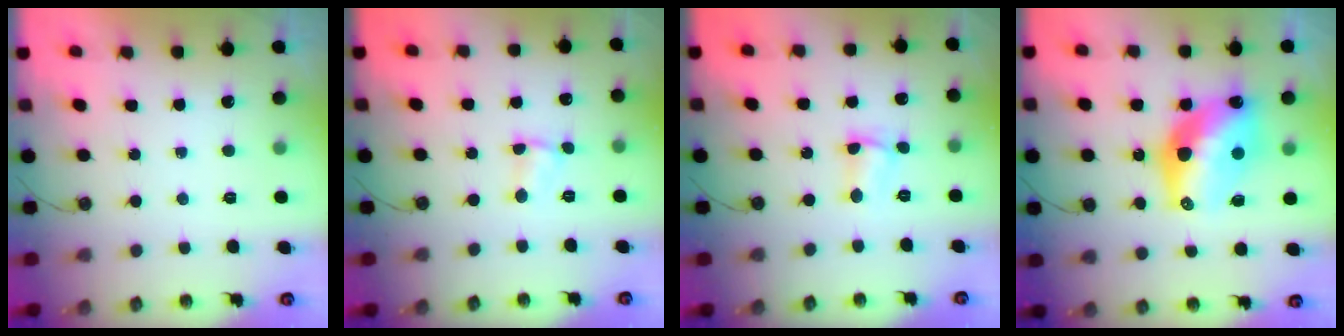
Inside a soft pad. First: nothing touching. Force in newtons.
{"total": 1.9, "press": 1.9, "slide": 0.3}
{"total": 2.6, "press": 2.3, "slide": 1.1}
{"total": 15.7, "press": 15.6, "slide": 1.2}